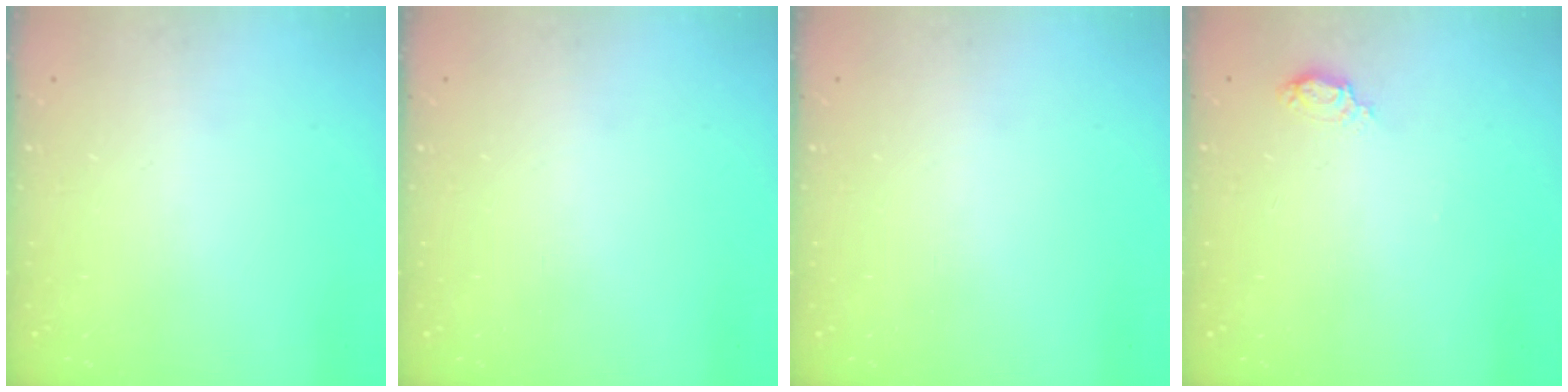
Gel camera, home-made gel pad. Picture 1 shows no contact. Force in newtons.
{"total": 0.0}
{"total": 0.0}
{"total": 6.0, "press": 6.0, "slide": 0.6}